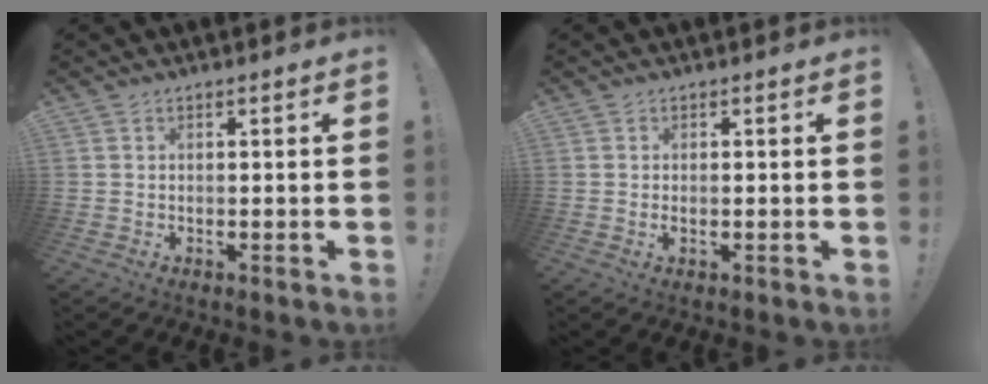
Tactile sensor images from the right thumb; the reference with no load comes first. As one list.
[{"total": 0.7, "force": [0.1, 0.2, 0.7], "torque": [-0.006, -0.001, -0.001]}]